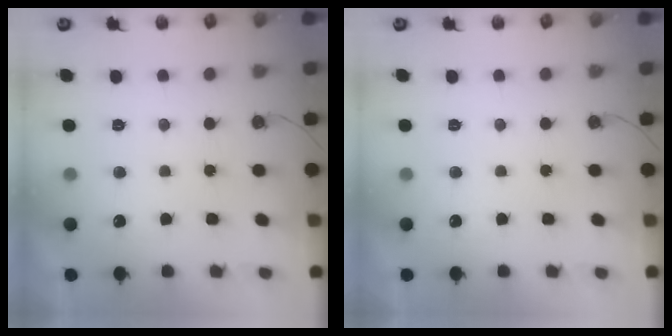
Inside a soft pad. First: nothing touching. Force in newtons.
{"total": 0.0}